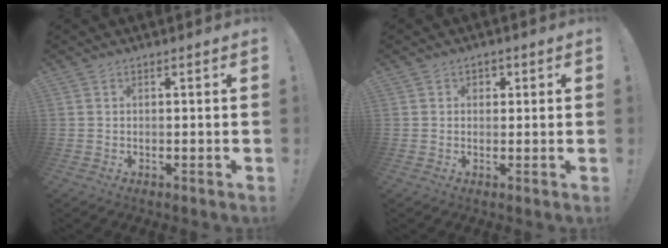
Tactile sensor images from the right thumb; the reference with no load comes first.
{"total": 1.7, "force": [0.2, 1.6, 0.7], "torque": [-0.004, 0.001, 0.002]}